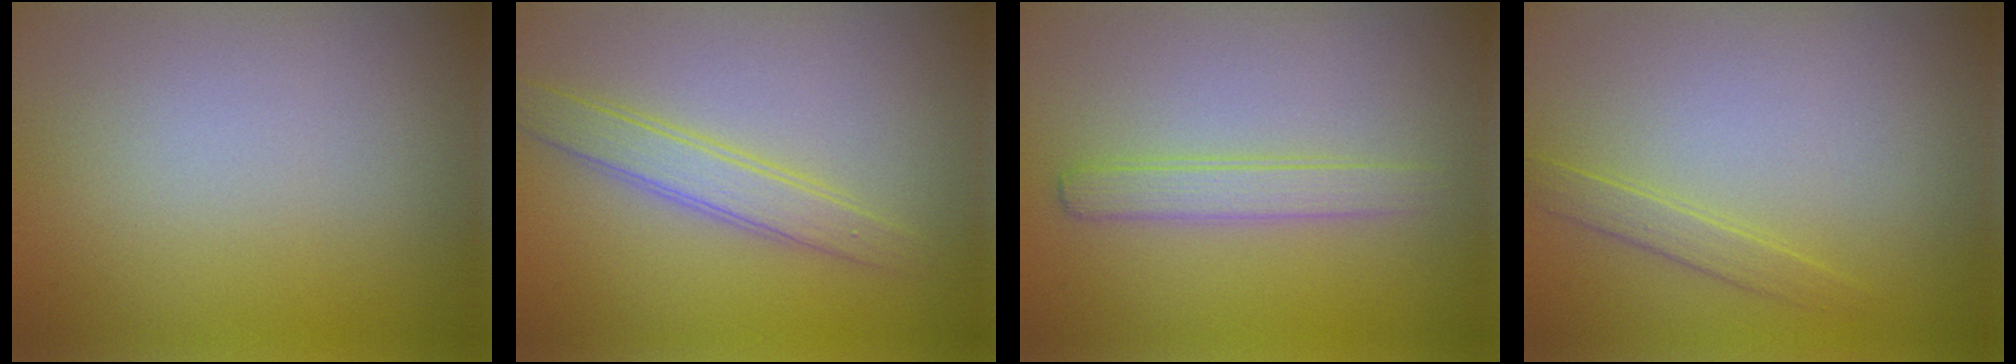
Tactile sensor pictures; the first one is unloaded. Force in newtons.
{"total": 2.9, "press": 2.9, "slide": 0.1}
{"total": 2.1, "press": 2.1, "slide": 0.1}
{"total": 1.3, "press": 1.3, "slide": 0.1}